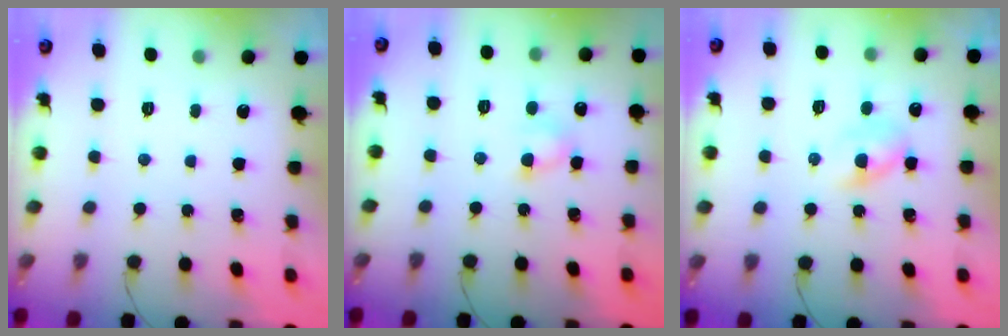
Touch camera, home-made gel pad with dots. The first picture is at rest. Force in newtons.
{"total": 4.3, "press": 4.2, "slide": 0.8}
{"total": 3.3, "press": 3.1, "slide": 1.1}